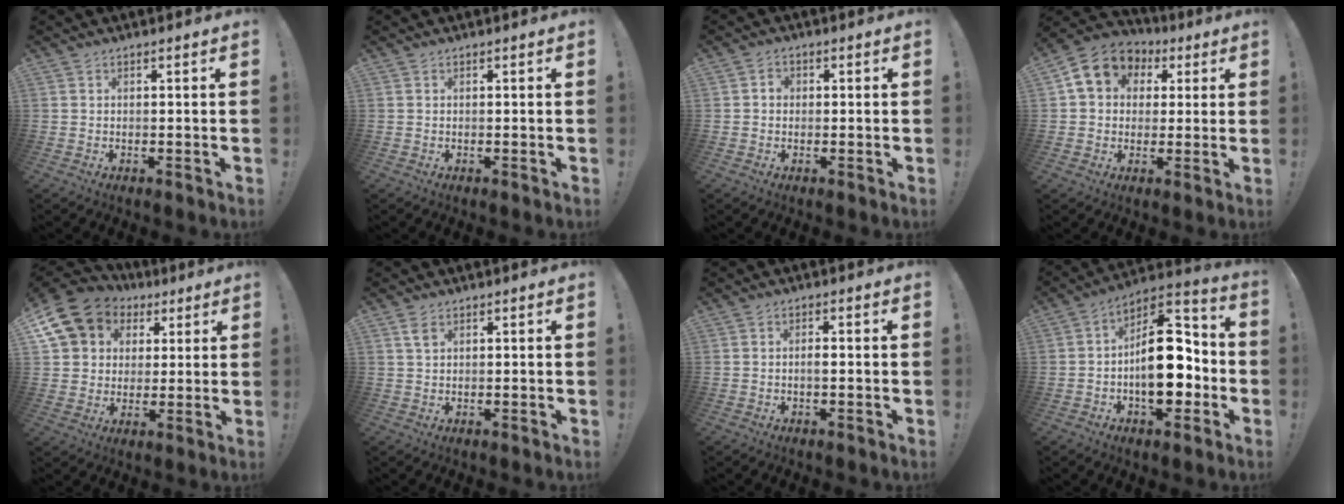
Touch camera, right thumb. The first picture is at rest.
{"total": 0.0}
{"total": 2.3, "force": [-0.5, 1.9, 1.2], "torque": [-0.021, 0.009, -0.009]}
{"total": 11.6, "force": [3.9, 9.5, 5.4], "torque": [-0.076, -0.008, 0.080]}
{"total": 14.0, "force": [6.1, 11.2, 5.5], "torque": [-0.091, -0.032, 0.131]}
{"total": 2.8, "force": [1.5, 1.4, 1.9], "torque": [-0.025, -0.006, 0.024]}
{"total": 1.9, "force": [-0.5, 0.5, 1.8], "torque": [-0.024, 0.001, -0.010]}
{"total": 19.4, "force": [-2.0, 11.3, 15.6], "torque": [-0.208, 0.017, -0.021]}